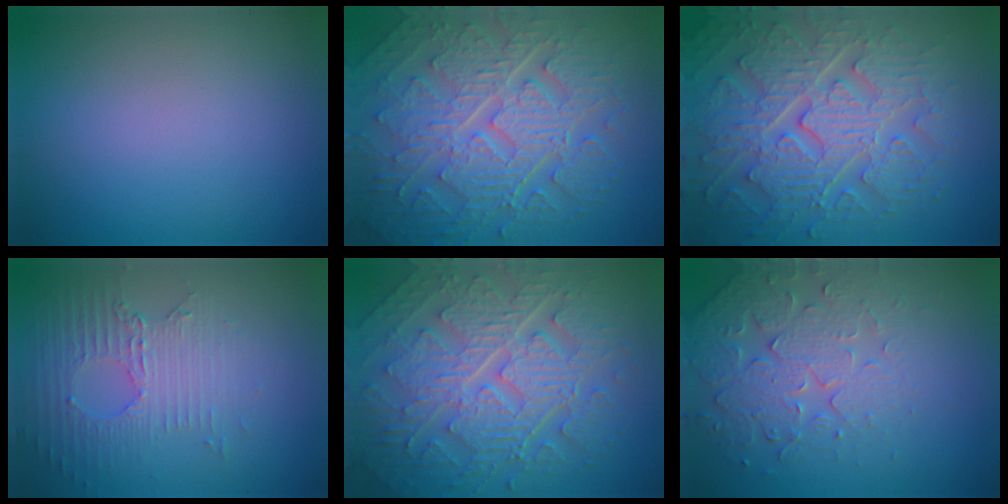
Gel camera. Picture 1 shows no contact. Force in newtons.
{"total": 10.2, "press": 7.0, "slide": 7.5}
{"total": 8.6, "press": 6.5, "slide": 5.6}
{"total": 3.9, "press": 2.9, "slide": 2.6}
{"total": 10.0, "press": 6.8, "slide": 7.3}
{"total": 4.1, "press": 3.9, "slide": 1.3}